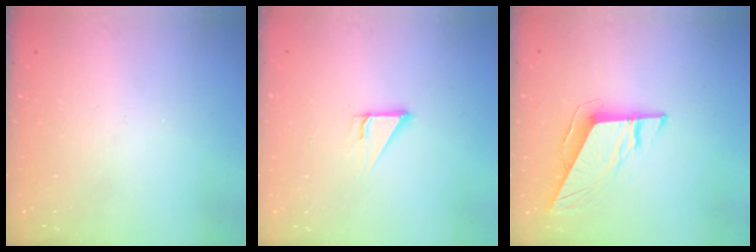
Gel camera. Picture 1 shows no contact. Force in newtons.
{"total": 3.4, "press": 3.4, "slide": 0.3}
{"total": 9.3, "press": 9.2, "slide": 1.3}